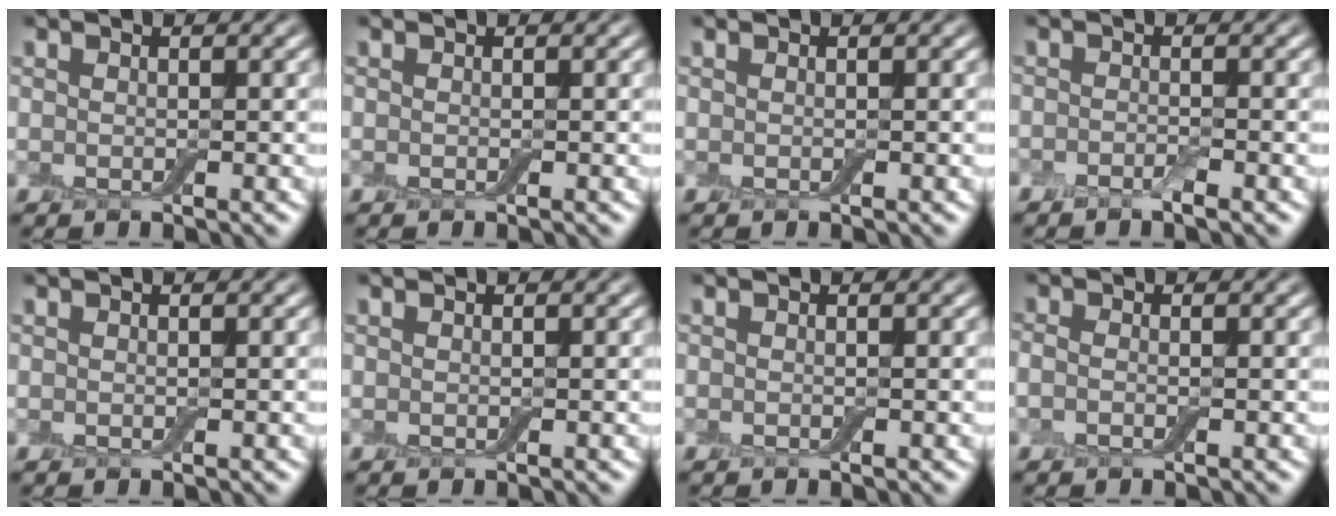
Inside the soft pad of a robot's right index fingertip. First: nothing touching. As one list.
[{"total": 0.0}, {"total": 0.0}, {"total": 1.2, "force": [-0.8, 0.2, 0.8], "torque": [-0.017, -0.003, -0.017]}, {"total": 0.0}, {"total": 0.0}, {"total": 0.0}, {"total": 0.8, "force": [-0.3, 0.4, 0.7], "torque": [-0.017, -0.001, -0.009]}]